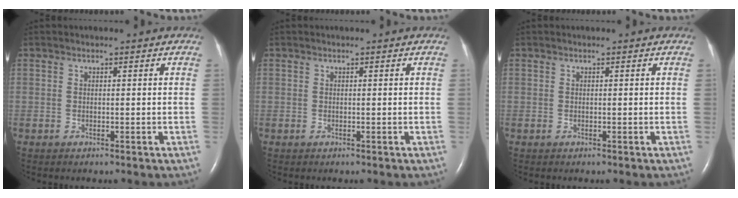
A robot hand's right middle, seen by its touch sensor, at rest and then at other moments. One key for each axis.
{"total": 0.0}
{"total": 0.0}